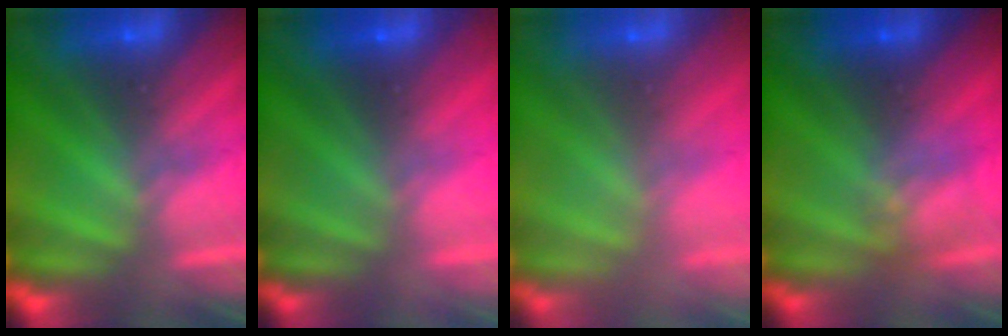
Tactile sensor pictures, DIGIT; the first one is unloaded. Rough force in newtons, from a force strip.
{"total": 3.3}
{"total": 5.6}
{"total": 2.4}